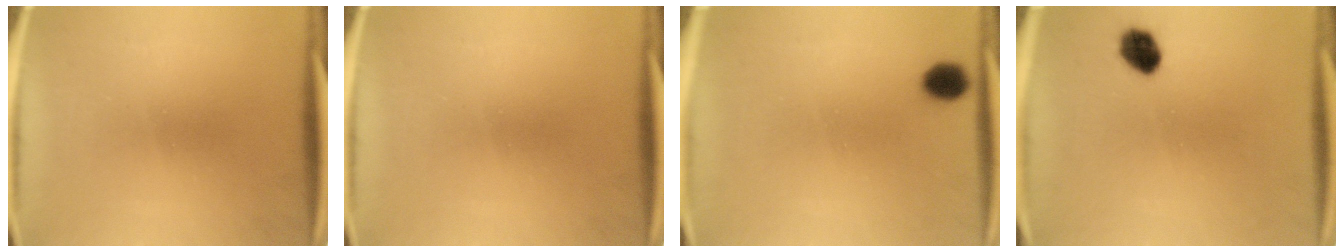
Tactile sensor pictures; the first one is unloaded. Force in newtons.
{"total": 0.0}
{"total": 2.3}
{"total": 5.5}